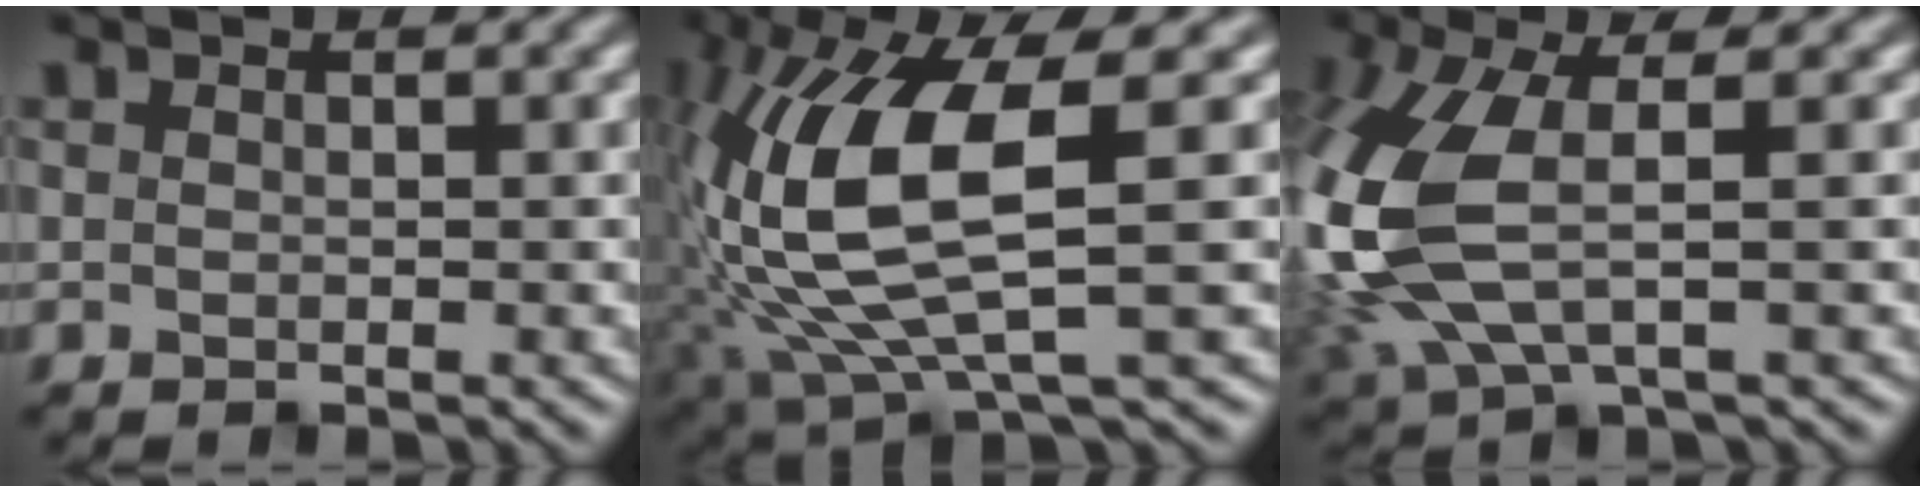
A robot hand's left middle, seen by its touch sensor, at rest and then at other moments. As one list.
[{"total": 10.5, "force": [1.2, 3.7, 9.8], "torque": [-0.208, -0.013, 0.027]}, {"total": 9.7, "force": [0.3, 4.5, 8.6], "torque": [-0.243, -0.012, 0.007]}]